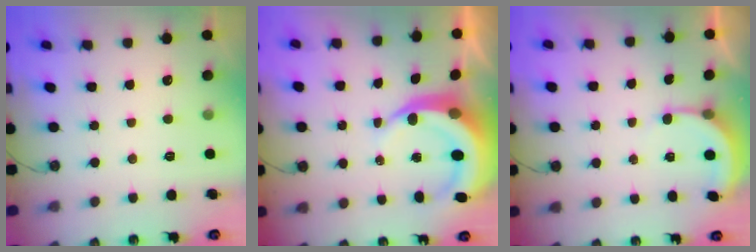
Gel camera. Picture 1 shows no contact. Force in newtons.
{"total": 8.7, "press": 8.6, "slide": 1.3}
{"total": 2.5, "press": 2.5, "slide": 0.4}